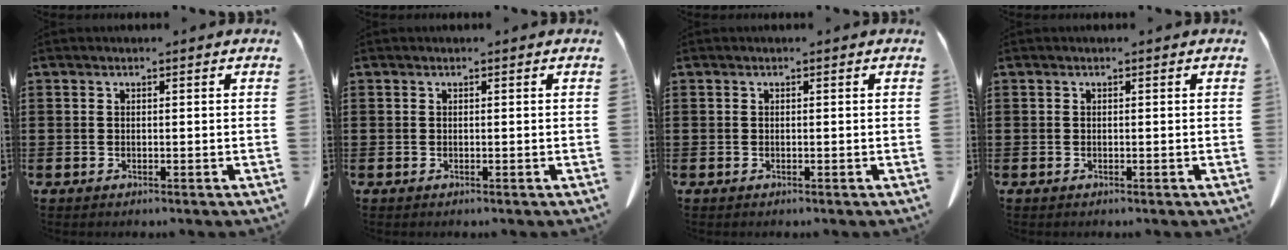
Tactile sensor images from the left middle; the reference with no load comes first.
{"total": 0.0}
{"total": 0.0}
{"total": 0.0}